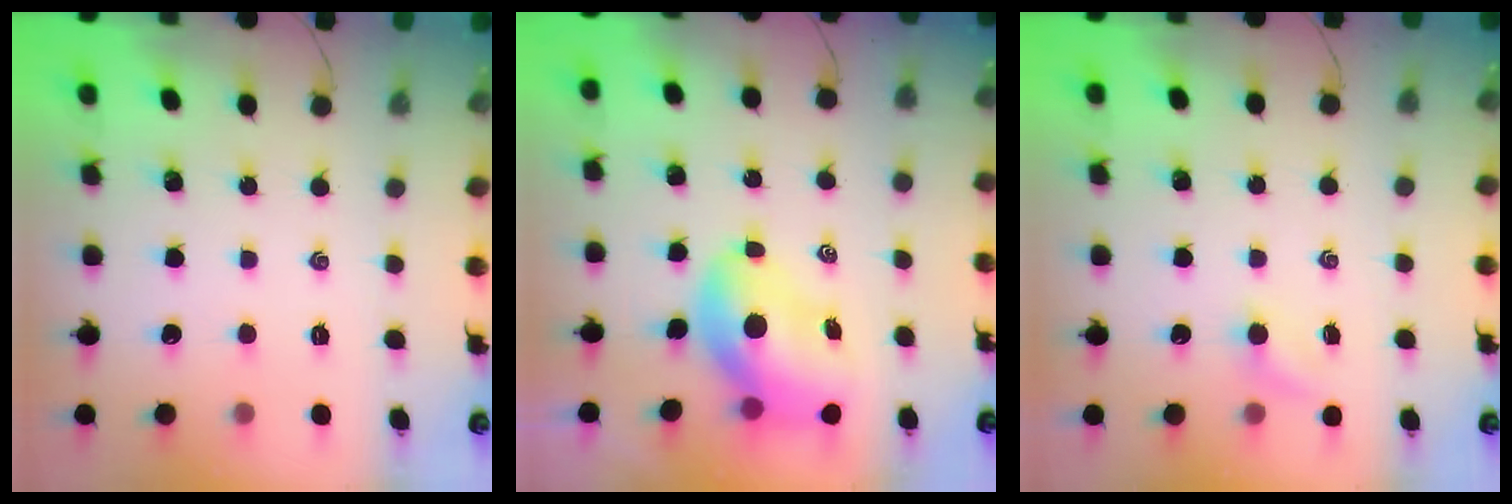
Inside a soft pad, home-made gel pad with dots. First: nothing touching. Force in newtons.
{"total": 8.3, "press": 8.0, "slide": 2.4}
{"total": 2.9, "press": 2.7, "slide": 0.9}